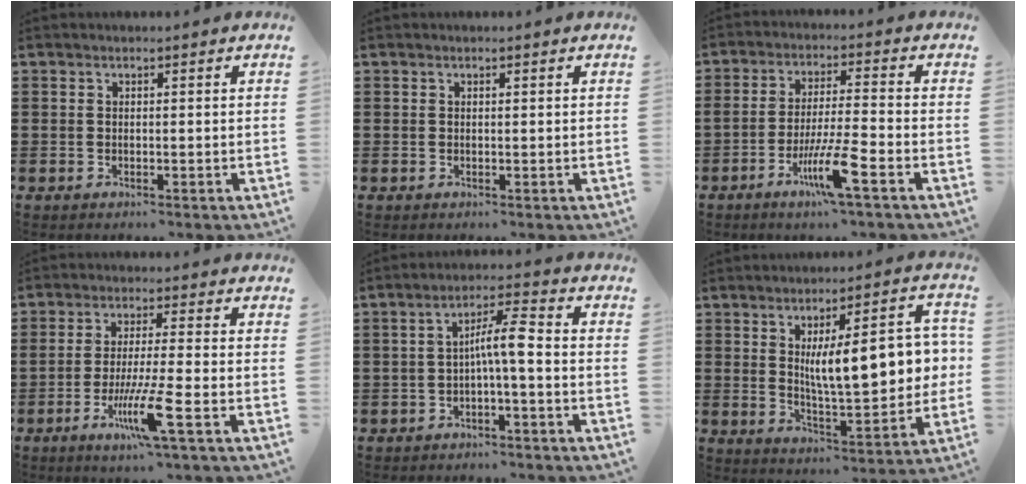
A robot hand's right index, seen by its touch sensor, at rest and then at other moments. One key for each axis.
{"total": 0.0}
{"total": 8.5, "fx": -4.3, "fy": 0.4, "fz": 7.3, "tx": -0.144, "ty": -0.010, "tz": -0.081}
{"total": 8.6, "fx": -3.6, "fy": 0.3, "fz": 7.9, "tx": -0.152, "ty": -0.019, "tz": -0.066}
{"total": 5.8, "fx": -1.1, "fy": 0.8, "fz": 5.6, "tx": -0.105, "ty": 0.010, "tz": -0.025}
{"total": 12.4, "fx": 1.9, "fy": 4.0, "fz": 11.6, "tx": -0.170, "ty": -0.004, "tz": 0.026}